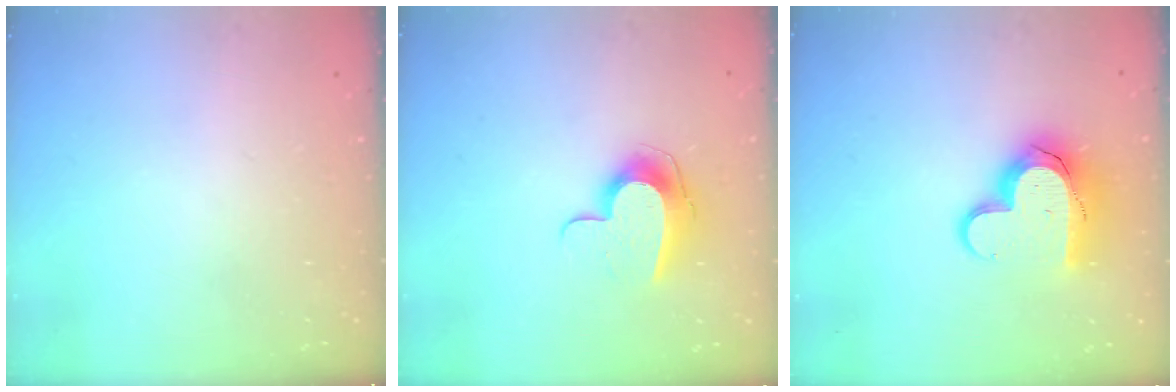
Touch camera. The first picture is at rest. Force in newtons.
{"total": 9.9, "press": 9.9, "slide": 0.4}
{"total": 14.1, "press": 14.0, "slide": 1.2}